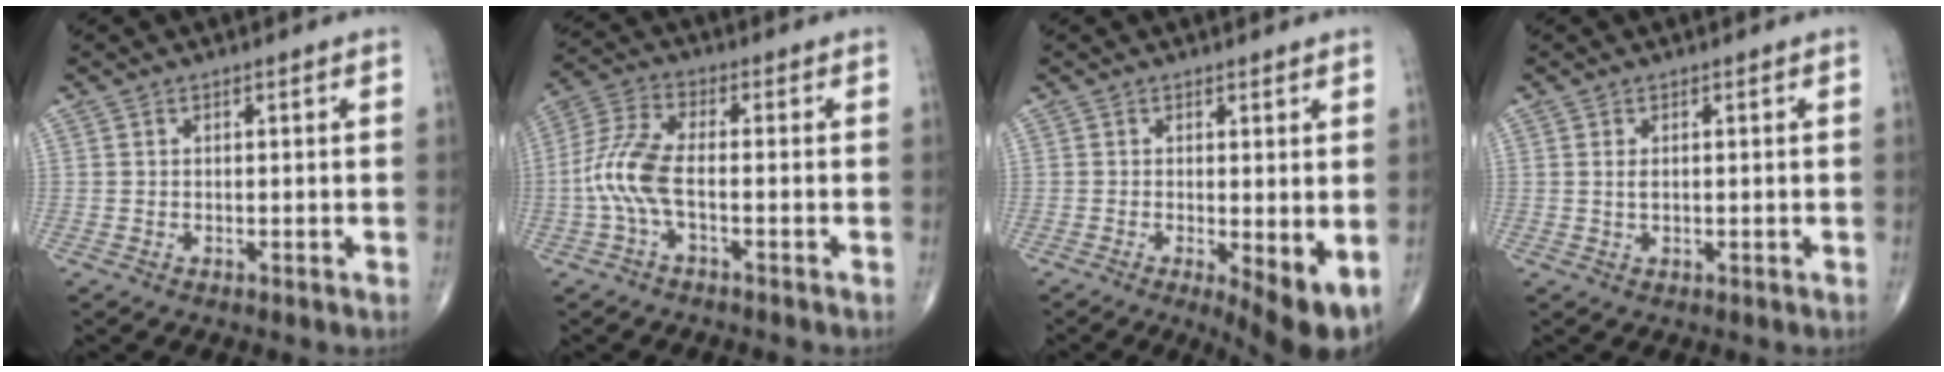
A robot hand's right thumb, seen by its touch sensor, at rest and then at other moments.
{"total": 8.3, "force": [-1.8, 2.9, 7.5], "torque": [-0.188, 0.024, -0.044]}
{"total": 7.0, "force": [-1.3, 2.1, 6.6], "torque": [-0.098, -0.021, -0.018]}
{"total": 1.3, "force": [0.3, 0.6, 1.1], "torque": [-0.023, -0.002, 0.008]}